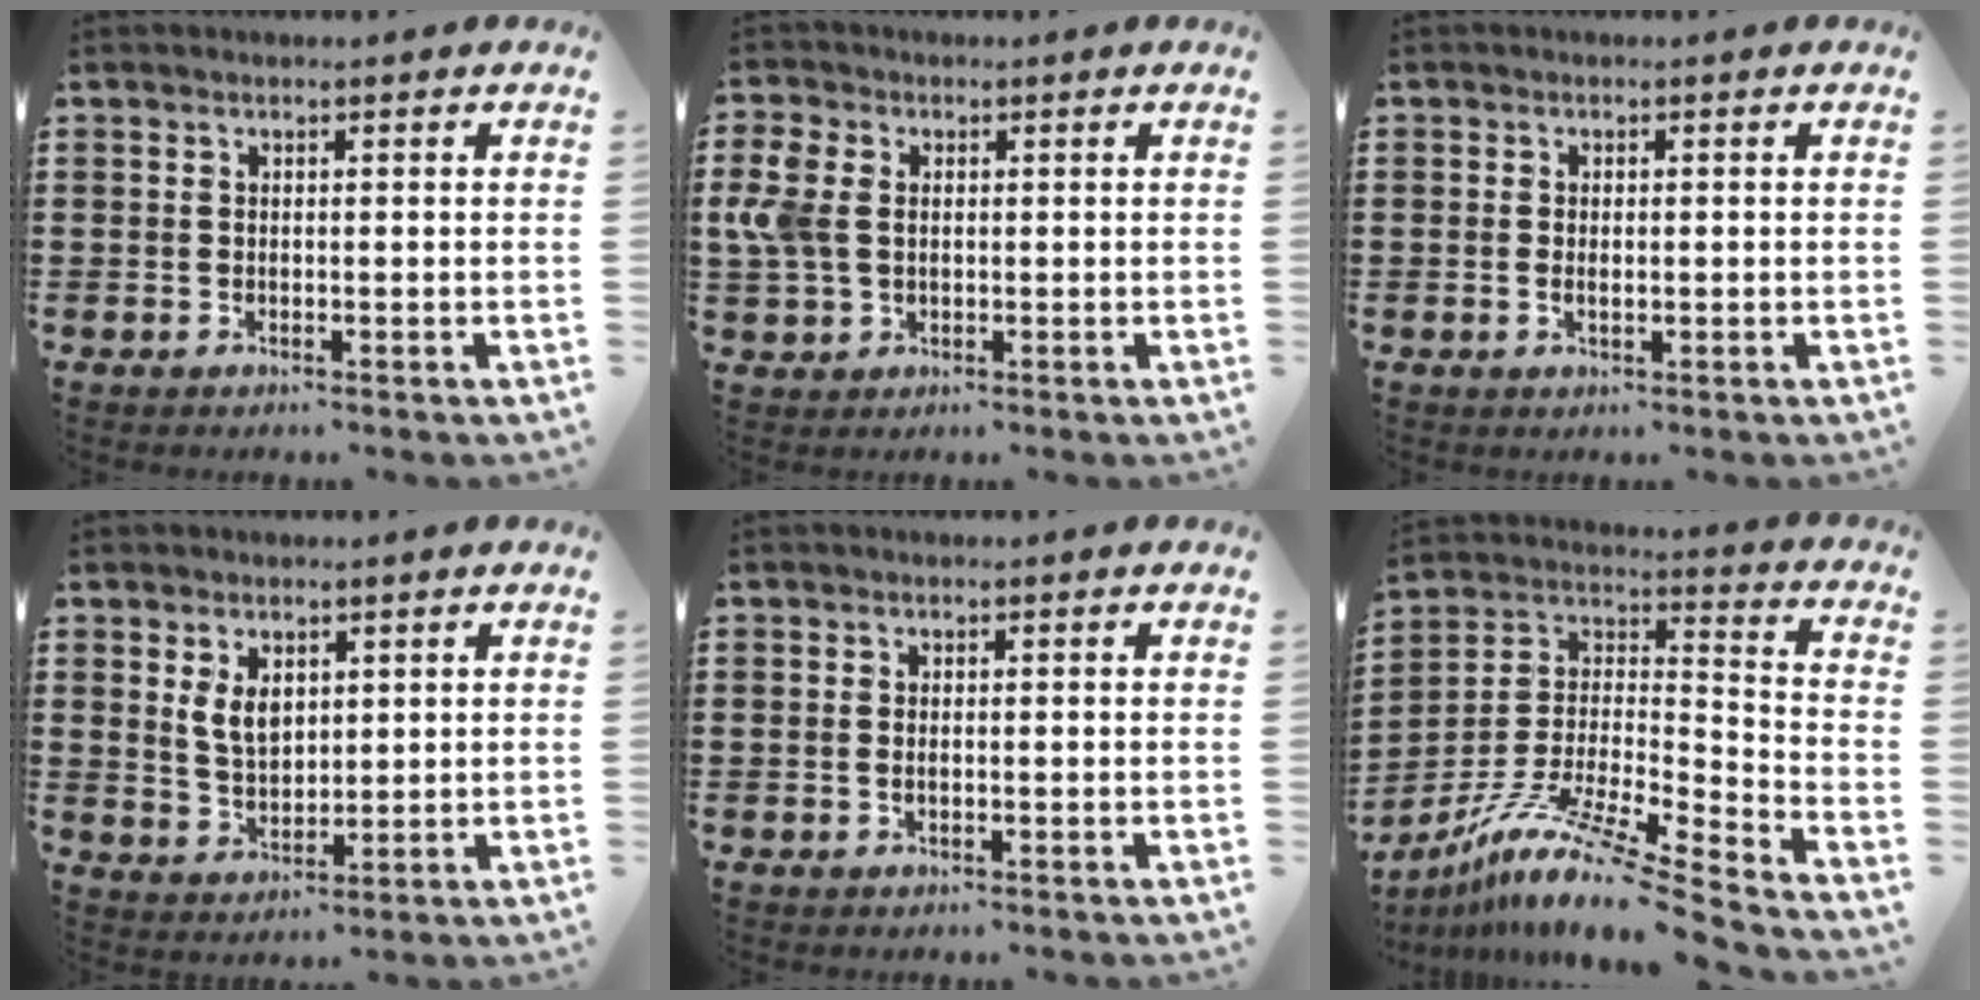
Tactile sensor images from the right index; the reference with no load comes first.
{"total": 5.1, "force": [0.7, 3.8, 3.4], "torque": [-0.104, 0.002, 0.004]}
{"total": 1.3, "force": [-0.2, 0.4, 1.2], "torque": [-0.022, 0.001, -0.004]}
{"total": 4.5, "force": [1.8, 2.8, 3.0], "torque": [-0.060, 0.005, 0.031]}
{"total": 0.9, "force": [-0.1, 0.4, 0.8], "torque": [-0.017, 0.001, -0.002]}
{"total": 12.2, "force": [-9.7, 0.4, 7.4], "torque": [-0.139, 0.008, -0.191]}